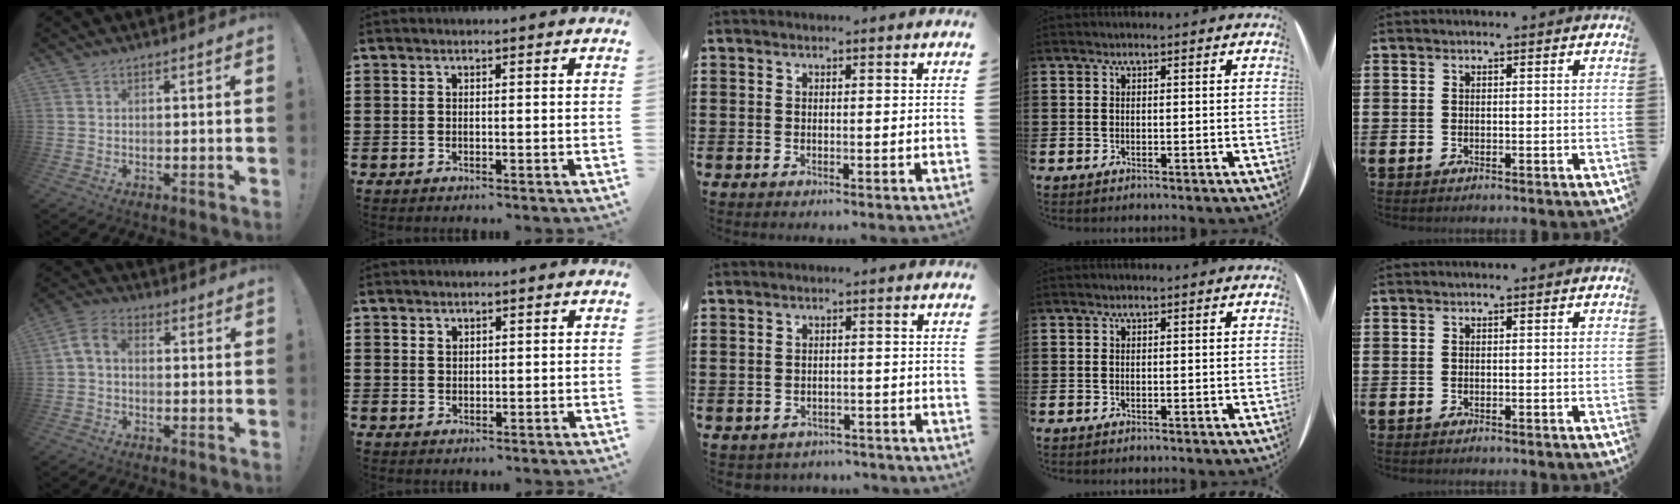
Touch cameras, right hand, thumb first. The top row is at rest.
{"thumb": {"total": 5.7, "force": [-0.1, 4.0, 4.1], "torque": [-0.085, 0.010, 0.001]}, "index": {"total": 0.9, "force": [0.7, 0.6, 0.1], "torque": [-0.003, 0.001, 0.014]}, "middle": {"total": 2.0, "force": [-1.8, 0.6, -0.3], "torque": [-0.004, 0.002, -0.044]}}